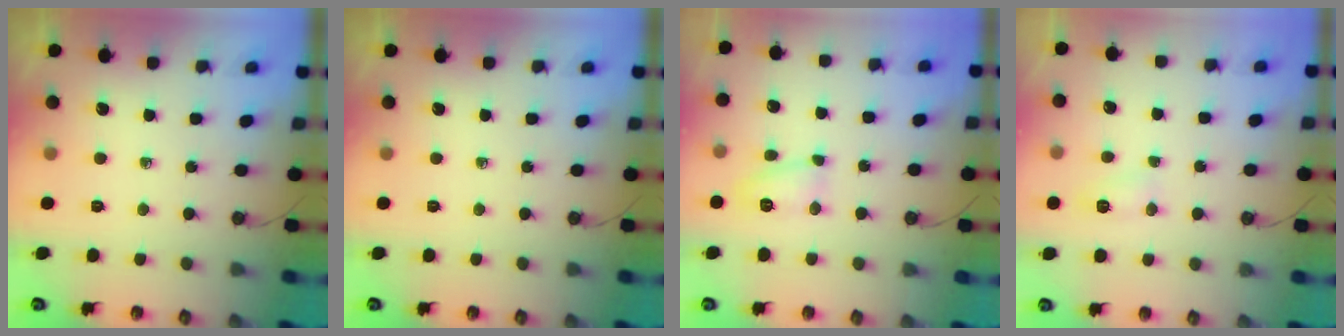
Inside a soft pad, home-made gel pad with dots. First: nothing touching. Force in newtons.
{"total": 0.0}
{"total": 6.8, "press": 6.8, "slide": 0.3}
{"total": 6.5, "press": 6.5, "slide": 0.7}